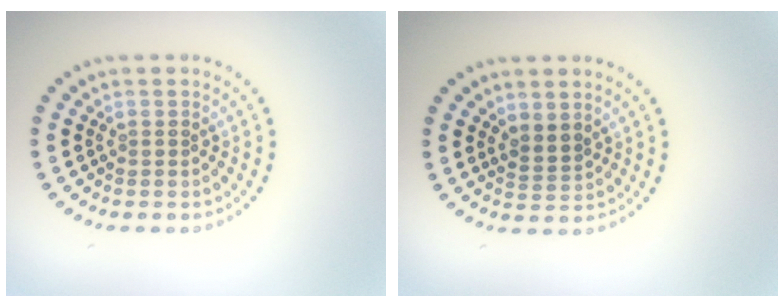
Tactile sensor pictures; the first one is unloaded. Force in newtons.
{"total": 1.7, "press": 1.3, "slide": 1.1}